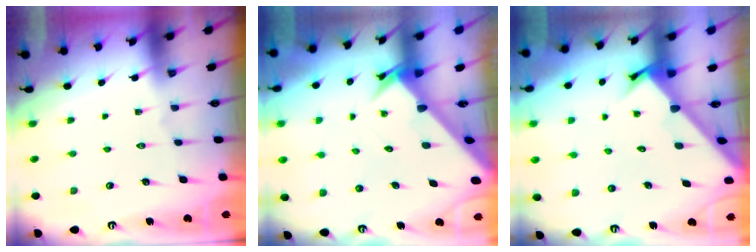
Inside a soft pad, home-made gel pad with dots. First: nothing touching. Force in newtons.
{"total": 3.0, "press": 3.0, "slide": 0.2}
{"total": 2.7, "press": 2.7, "slide": 0.2}